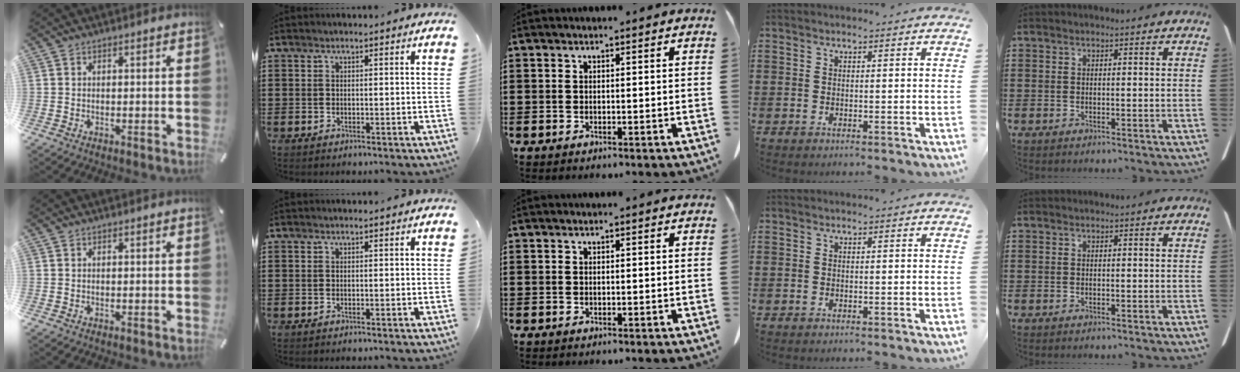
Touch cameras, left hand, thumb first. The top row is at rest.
{}